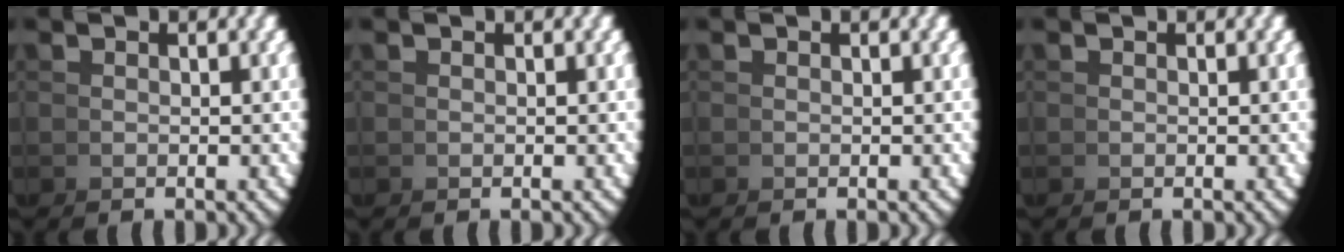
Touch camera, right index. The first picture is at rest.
{"total": 0.0}
{"total": 0.0}
{"total": 0.0}